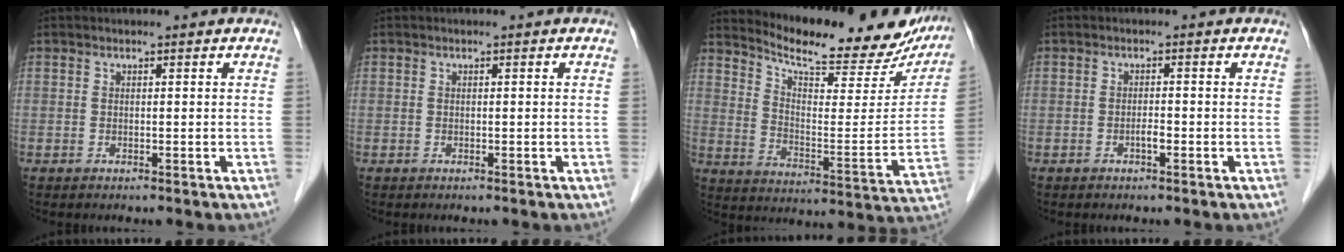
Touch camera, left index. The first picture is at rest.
{"total": 0.0}
{"total": 22.3, "force": [20.4, 4.8, 7.8], "torque": [-0.112, -0.044, 0.268]}
{"total": 1.0, "force": [-0.6, 0.1, 0.8], "torque": [-0.016, 0.002, -0.011]}